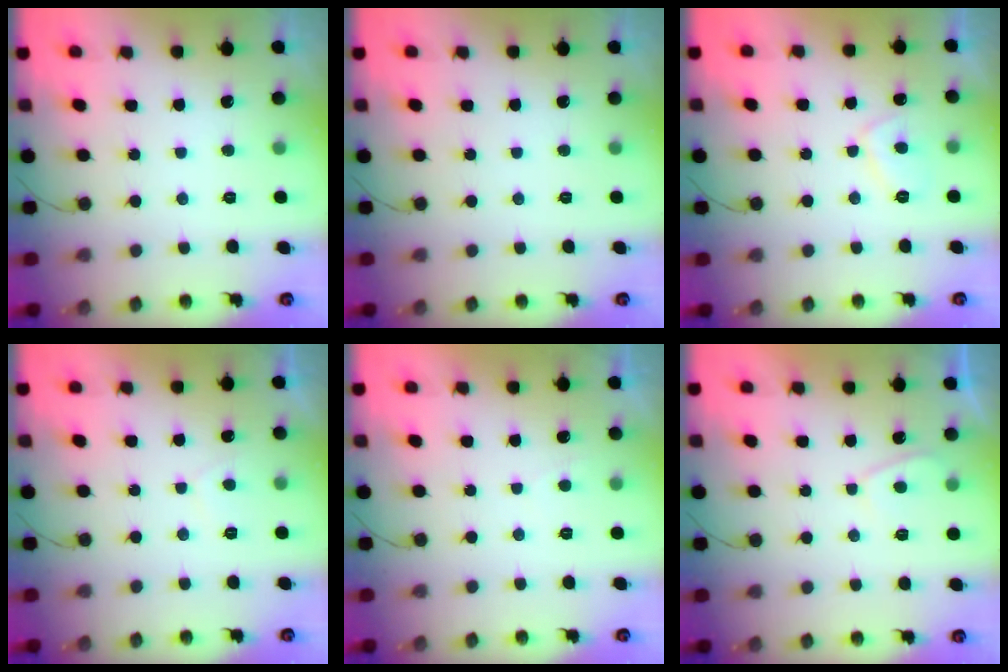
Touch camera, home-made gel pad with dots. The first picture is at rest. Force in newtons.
{"total": 0.0}
{"total": 4.1, "press": 4.0, "slide": 1.0}
{"total": 1.1, "press": 0.9, "slide": 0.6}
{"total": 0.5, "press": 0.1, "slide": 0.5}
{"total": 2.5, "press": 2.4, "slide": 0.6}